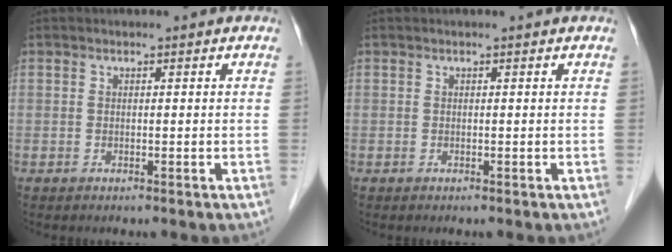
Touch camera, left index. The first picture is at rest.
{"total": 1.0, "force": [1.0, 0.1, 0.2], "torque": [-0.009, 0.013, 0.012]}